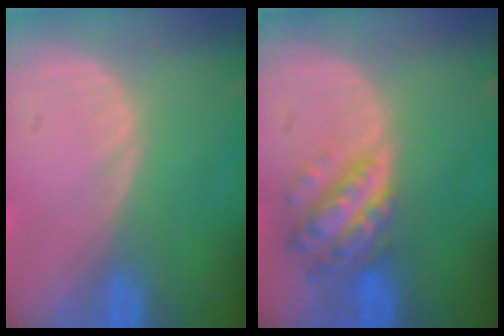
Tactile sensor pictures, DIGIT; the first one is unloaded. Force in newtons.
{"total": 6.3, "press": 5.7, "slide": 2.8}